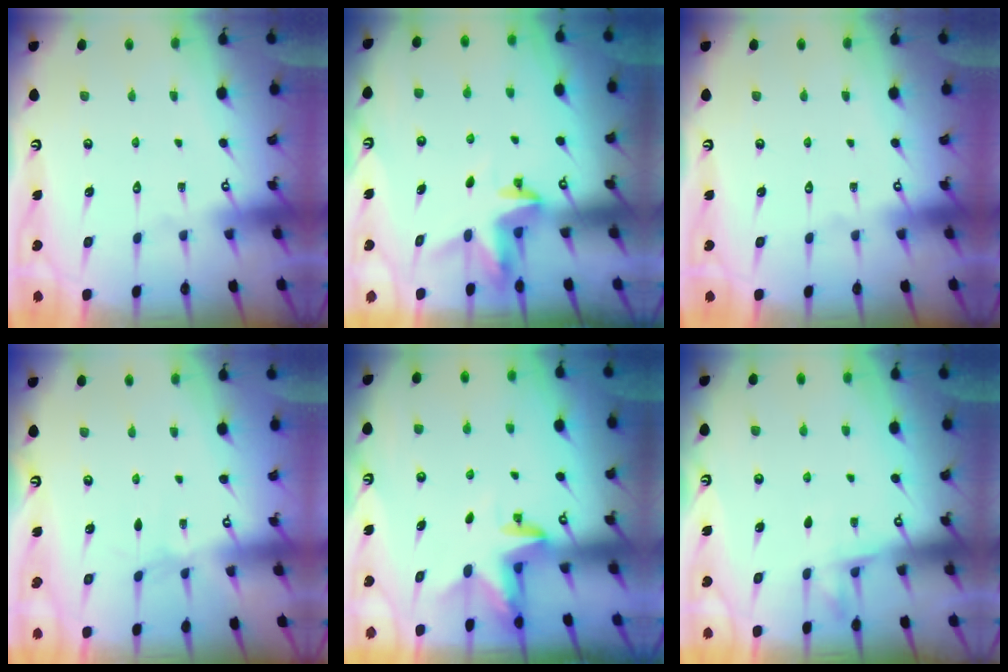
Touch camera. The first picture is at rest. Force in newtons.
{"total": 3.5, "press": 3.5, "slide": 0.3}
{"total": 0.0}
{"total": 0.7, "press": 0.6, "slide": 0.3}
{"total": 3.4, "press": 3.4, "slide": 0.1}
{"total": 5.7, "press": 5.5, "slide": 1.3}